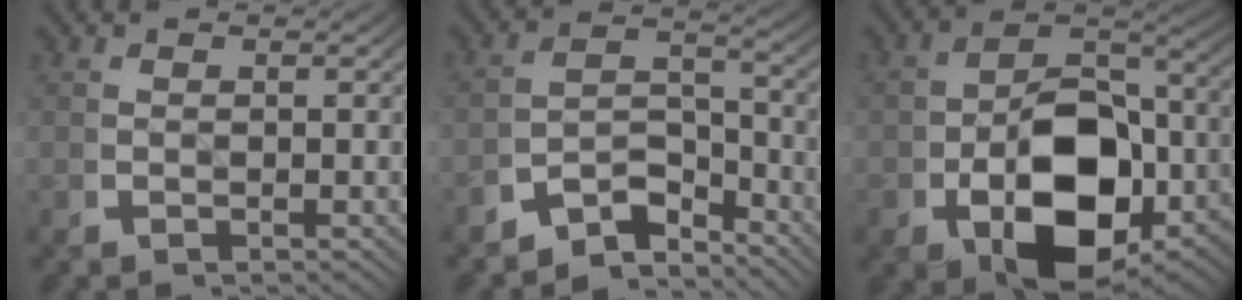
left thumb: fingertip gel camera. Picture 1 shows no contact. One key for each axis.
{"total": 6.8, "fx": -4.1, "fy": 3.8, "fz": 3.8, "tx": -0.061, "ty": -0.027, "tz": -0.066}
{"total": 15.2, "fx": -3.2, "fy": 9.2, "fz": 11.6, "tx": -0.202, "ty": -0.054, "tz": -0.025}